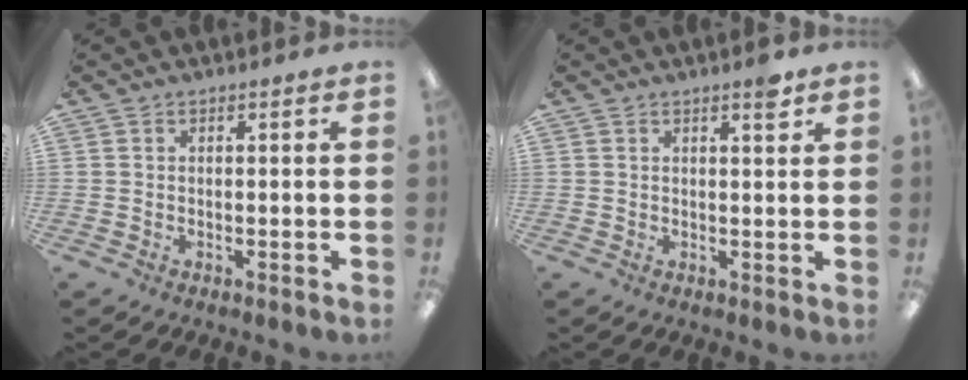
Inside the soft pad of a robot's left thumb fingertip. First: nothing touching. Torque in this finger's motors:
{"motor_torque": [0.11, -0.21, 0.39, -0.19, 0.00]}